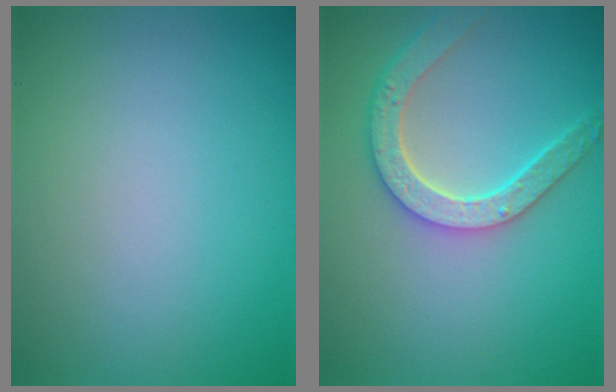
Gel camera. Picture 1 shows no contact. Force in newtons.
{"total": 4.5, "press": 3.8, "slide": 2.5}